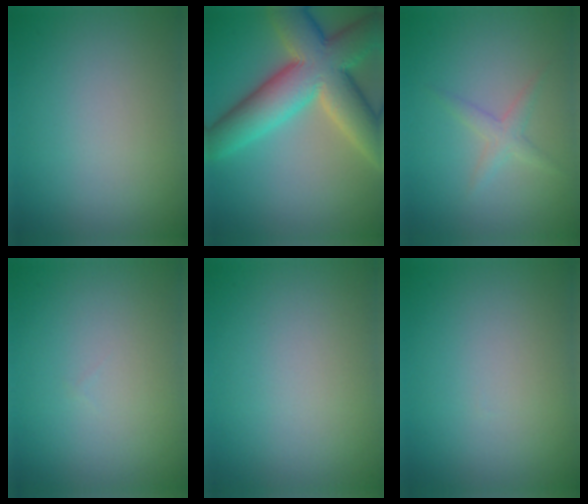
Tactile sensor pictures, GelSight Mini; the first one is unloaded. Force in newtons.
{"total": 11.6, "press": 11.6, "slide": 0.4}
{"total": 1.6, "press": 1.6, "slide": 0.1}
{"total": 0.0}
{"total": 0.0}
{"total": 0.0}